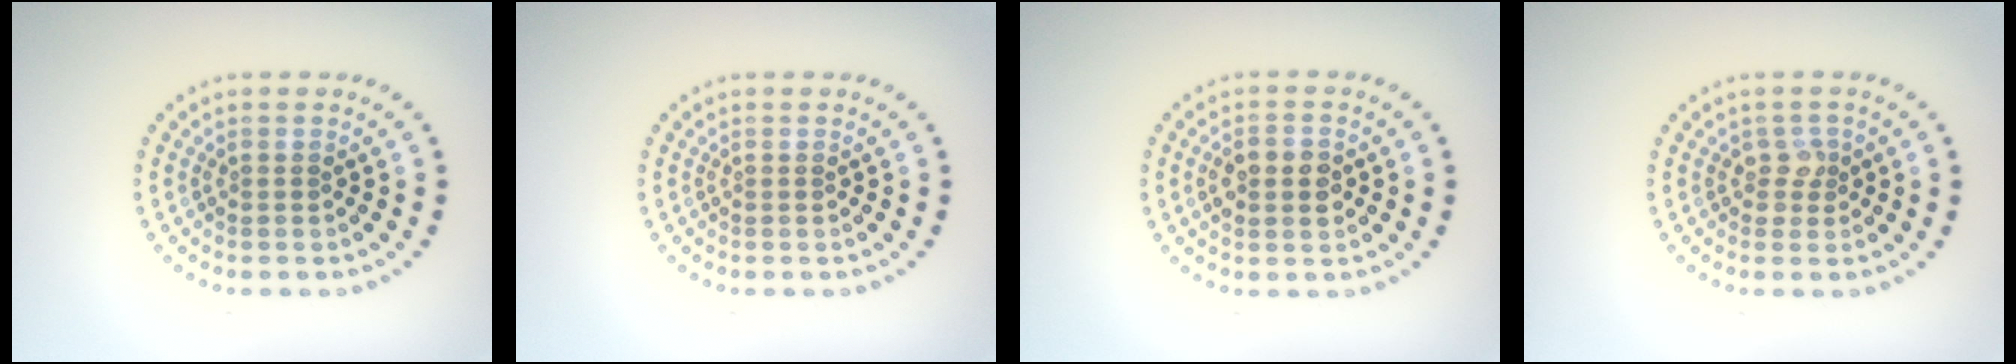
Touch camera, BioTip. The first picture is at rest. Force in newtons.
{"total": 0.0}
{"total": 3.0, "press": 3.0, "slide": 0.1}
{"total": 1.5, "press": 1.3, "slide": 0.7}